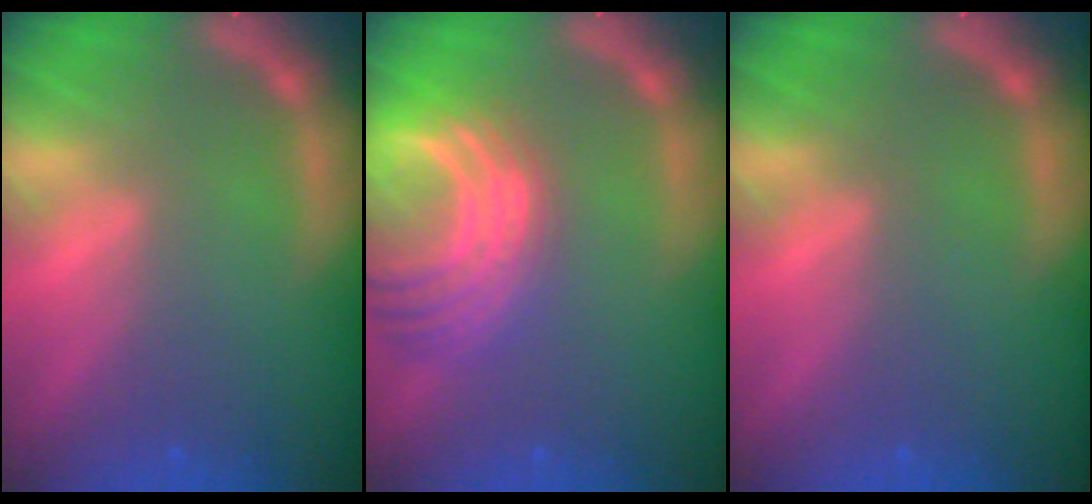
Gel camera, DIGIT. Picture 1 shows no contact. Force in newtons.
{"total": 10.0}
{"total": 0.0}